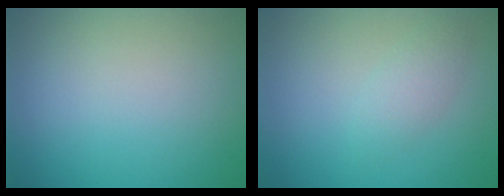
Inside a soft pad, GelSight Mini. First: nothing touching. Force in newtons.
{"total": 1.7, "press": 1.7, "slide": 0.0}